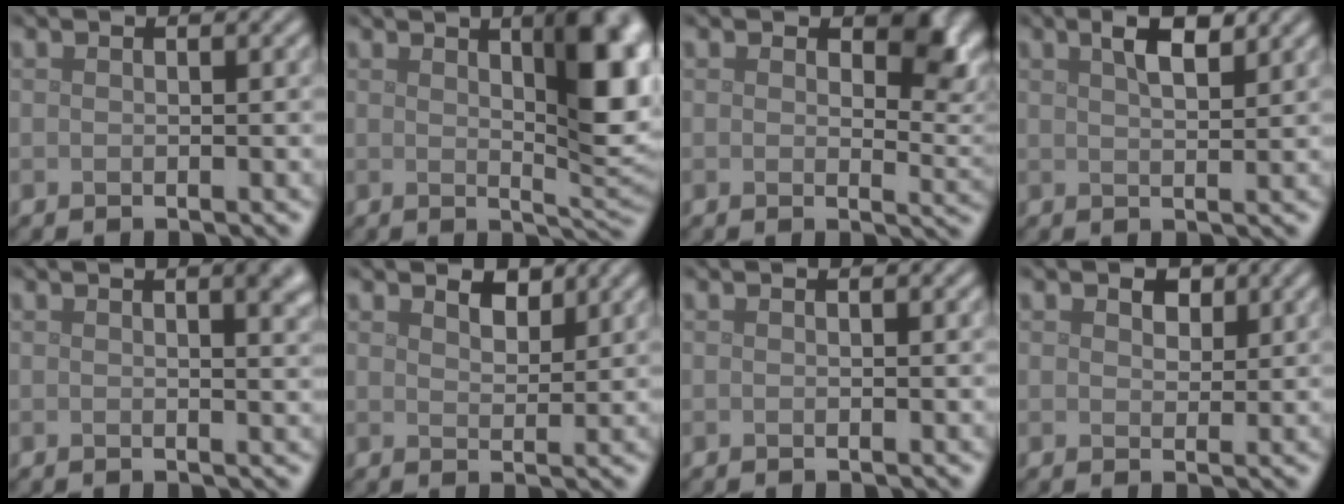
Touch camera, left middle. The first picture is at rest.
{"total": 7.4, "force": [2.5, 2.3, 6.6], "torque": [-0.077, -0.002, 0.042]}
{"total": 4.1, "force": [1.7, 2.2, 3.0], "torque": [-0.037, -0.010, 0.022]}
{"total": 3.0, "force": [1.8, 0.8, 2.2], "torque": [-0.037, 0.005, 0.032]}
{"total": 4.1, "force": [1.8, 1.7, 3.2], "torque": [-0.015, 0.011, 0.020]}
{"total": 2.0, "force": [1.7, 0.7, 0.8], "torque": [-0.016, -0.002, 0.027]}
{"total": 0.0}
{"total": 1.8, "force": [1.1, 1.1, 0.9], "torque": [-0.013, -0.005, 0.016]}